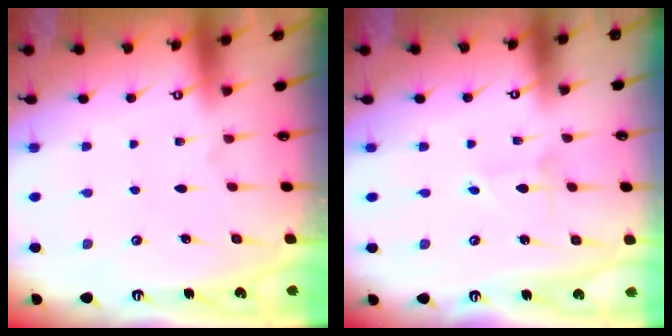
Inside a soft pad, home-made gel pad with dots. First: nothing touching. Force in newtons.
{"total": 1.5, "press": 1.5, "slide": 0.1}